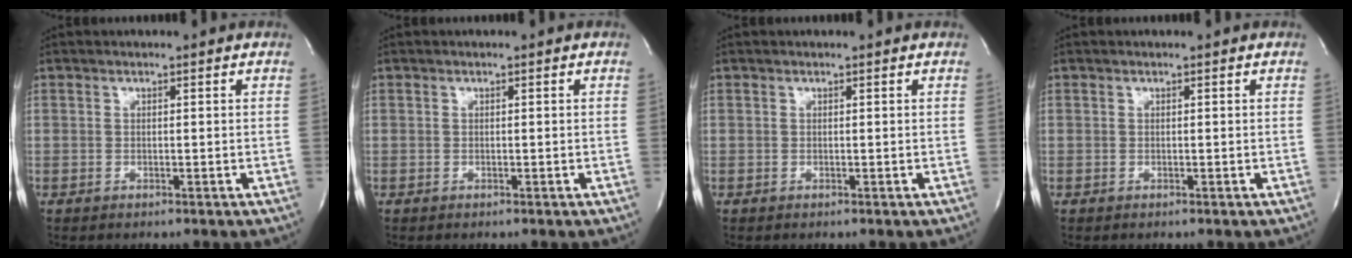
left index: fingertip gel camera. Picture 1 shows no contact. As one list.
[{"total": 0.0}, {"total": 0.0}, {"total": 0.0}]